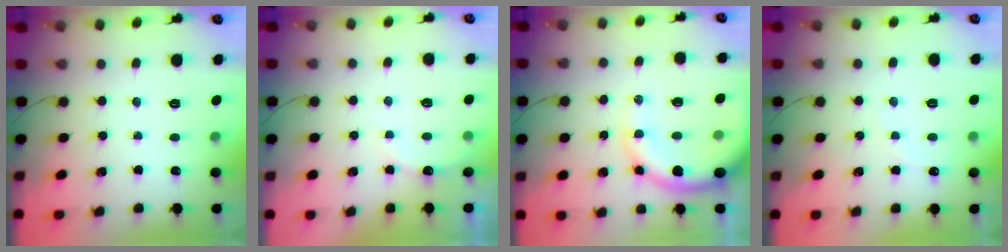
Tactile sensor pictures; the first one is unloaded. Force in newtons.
{"total": 7.2, "press": 7.1, "slide": 1.1}
{"total": 13.1, "press": 12.8, "slide": 2.6}
{"total": 5.6, "press": 5.5, "slide": 1.1}